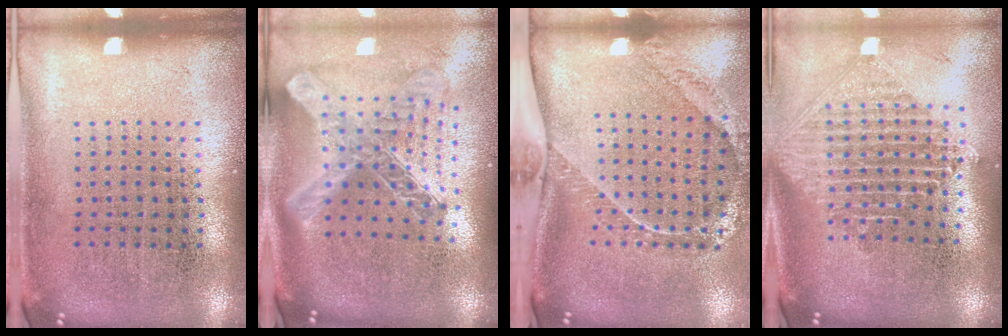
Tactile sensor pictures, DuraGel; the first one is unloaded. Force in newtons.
{"total": 2.9, "press": 2.0, "slide": 2.0}
{"total": 2.3, "press": 1.7, "slide": 1.5}
{"total": 2.3, "press": 1.8, "slide": 1.6}